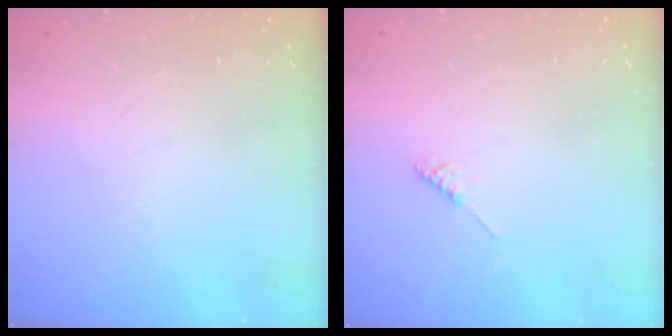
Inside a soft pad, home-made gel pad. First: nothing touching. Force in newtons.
{"total": 2.2, "press": 2.2, "slide": 0.5}